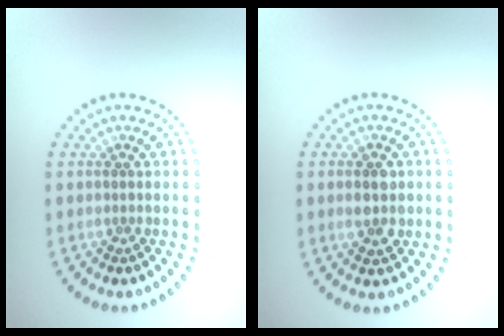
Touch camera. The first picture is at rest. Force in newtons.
{"total": 2.3, "press": 2.3, "slide": 0.1}